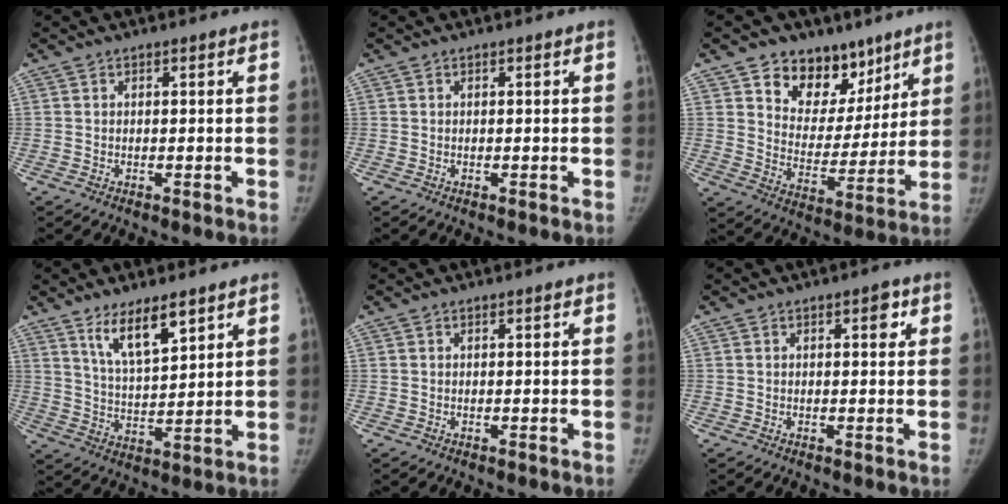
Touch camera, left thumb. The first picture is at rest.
{"total": 0.0}
{"total": 14.4, "force": [9.1, 9.8, 5.2], "torque": [-0.023, -0.045, 0.153]}
{"total": 8.9, "force": [5.8, 2.7, 6.3], "torque": [-0.097, -0.040, 0.112]}
{"total": 0.0}
{"total": 2.1, "force": [0.8, 1.1, 1.6], "torque": [-0.011, 0.000, 0.009]}